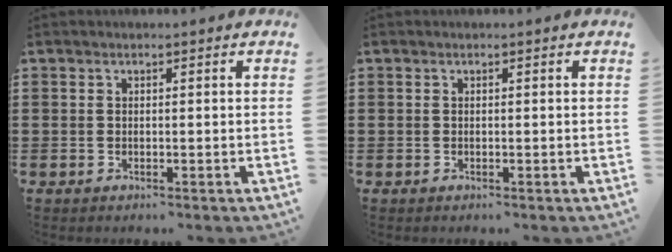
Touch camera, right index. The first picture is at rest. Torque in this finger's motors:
{"motor_torque": [-0.06, 0.34, 0.00, -0.01]}